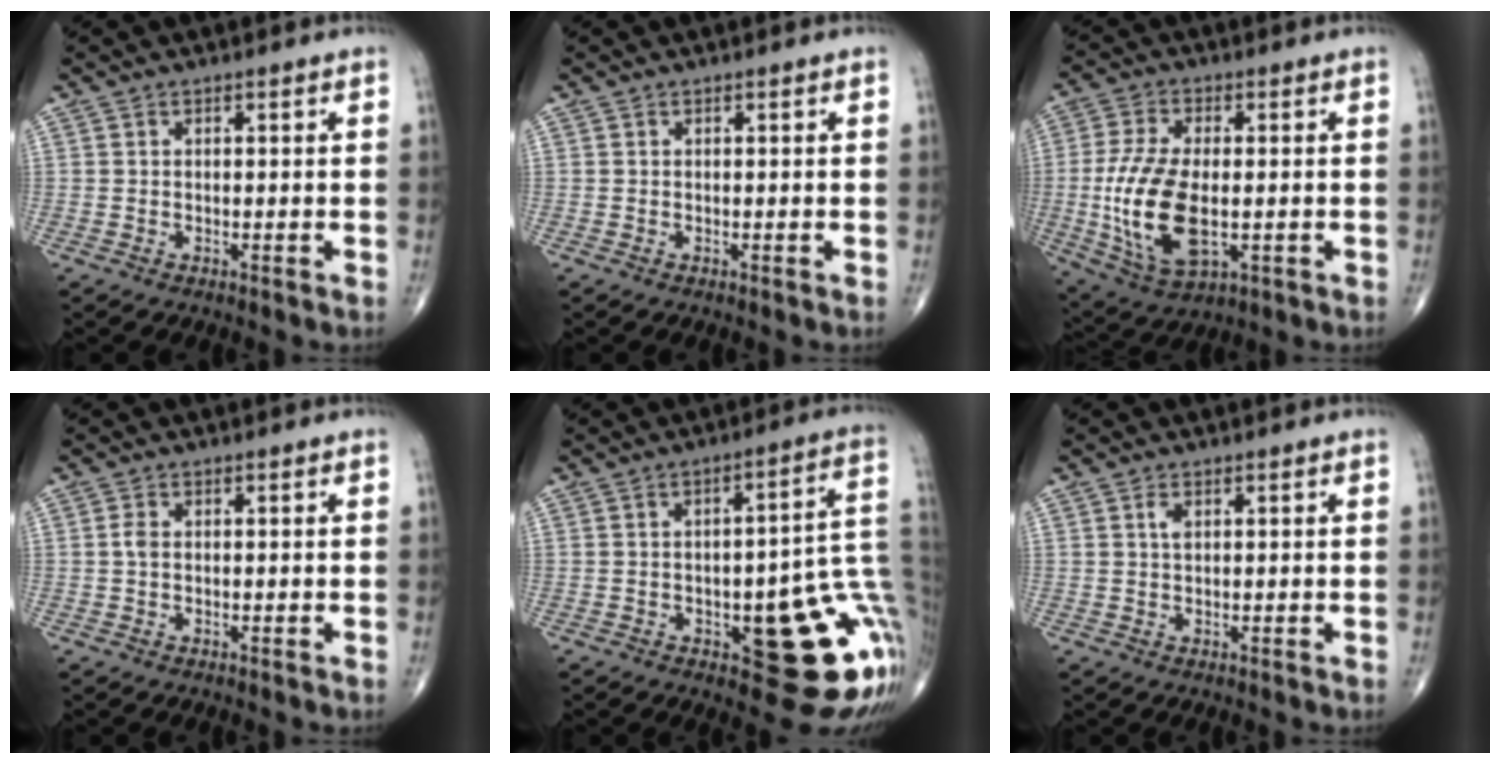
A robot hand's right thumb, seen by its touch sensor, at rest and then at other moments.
{"total": 0.0}
{"total": 15.2, "force": [-1.9, 7.6, 13.0], "torque": [-0.270, -0.008, -0.025]}
{"total": 1.5, "force": [0.0, 0.9, 1.1], "torque": [-0.022, 0.001, -0.003]}
{"total": 20.0, "force": [-3.9, 7.0, 18.3], "torque": [-0.171, 0.024, -0.033]}
{"total": 1.6, "force": [0.5, 0.9, 1.2], "torque": [-0.023, 0.002, 0.010]}